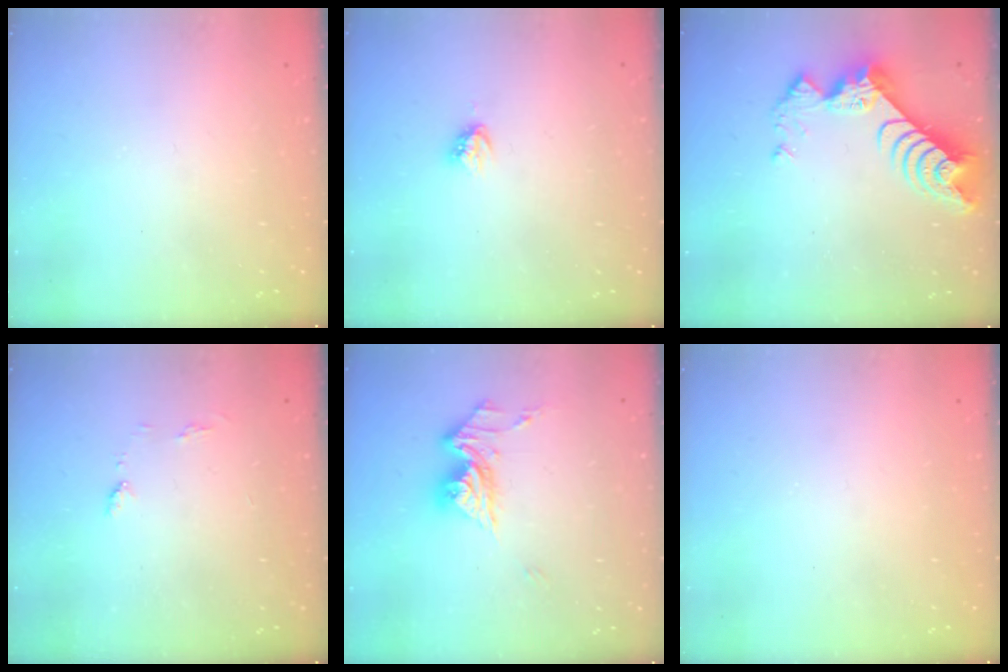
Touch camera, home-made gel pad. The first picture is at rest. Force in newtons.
{"total": 3.8, "press": 3.8, "slide": 0.4}
{"total": 9.9, "press": 9.9, "slide": 0.8}
{"total": 5.4, "press": 5.4, "slide": 0.6}
{"total": 12.3, "press": 12.3, "slide": 1.4}
{"total": 0.0}